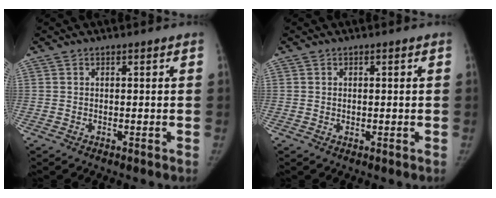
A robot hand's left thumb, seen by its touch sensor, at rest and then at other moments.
{"total": 0.0}